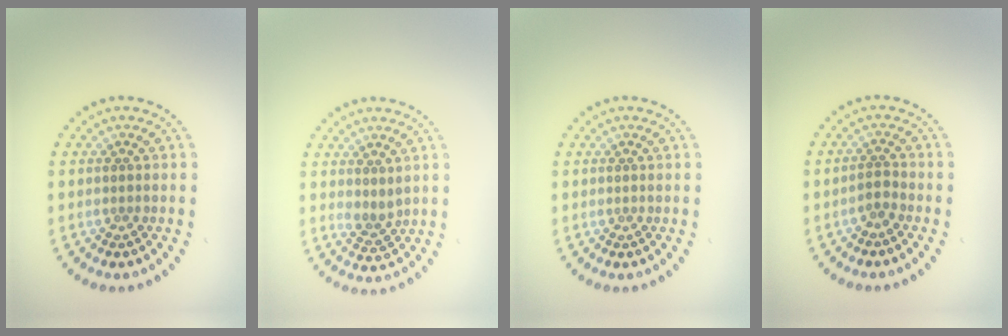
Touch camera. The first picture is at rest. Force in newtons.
{"total": 1.4, "press": 1.2, "slide": 0.8}
{"total": 0.0}
{"total": 1.2, "press": 1.1, "slide": 0.5}